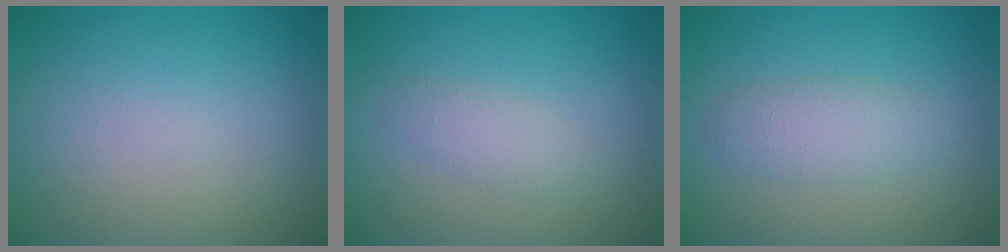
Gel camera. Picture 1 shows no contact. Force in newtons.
{"total": 1.7, "press": 1.7, "slide": 0.1}
{"total": 2.4, "press": 2.4, "slide": 0.2}